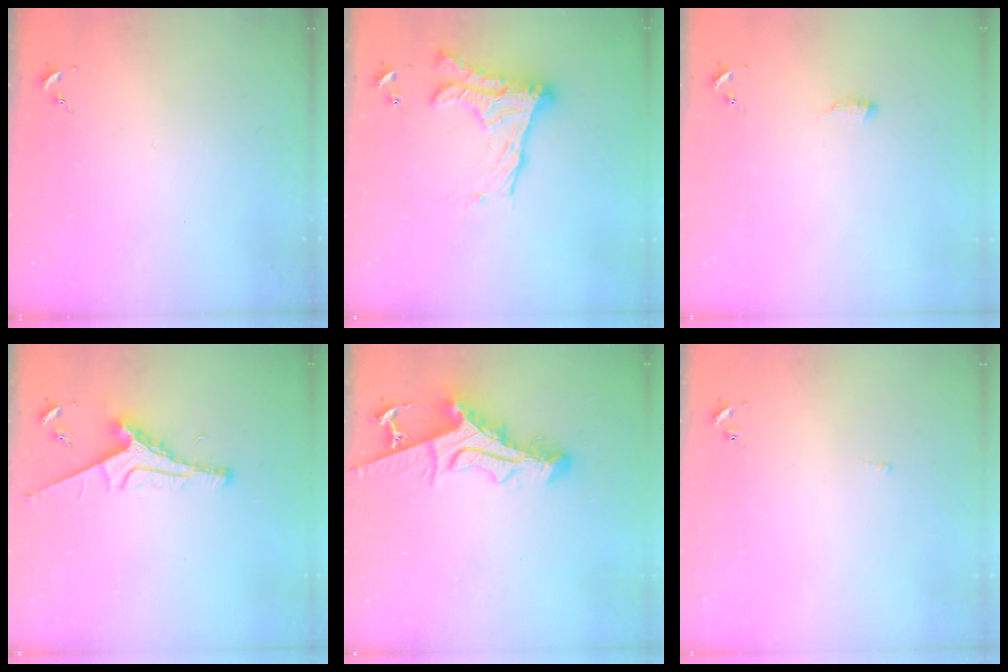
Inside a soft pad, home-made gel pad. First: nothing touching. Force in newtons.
{"total": 18.6, "press": 18.6, "slide": 0.9}
{"total": 6.5, "press": 6.4, "slide": 0.7}
{"total": 8.3, "press": 8.2, "slide": 1.0}
{"total": 13.1, "press": 13.1, "slide": 1.2}
{"total": 2.0, "press": 1.9, "slide": 0.4}